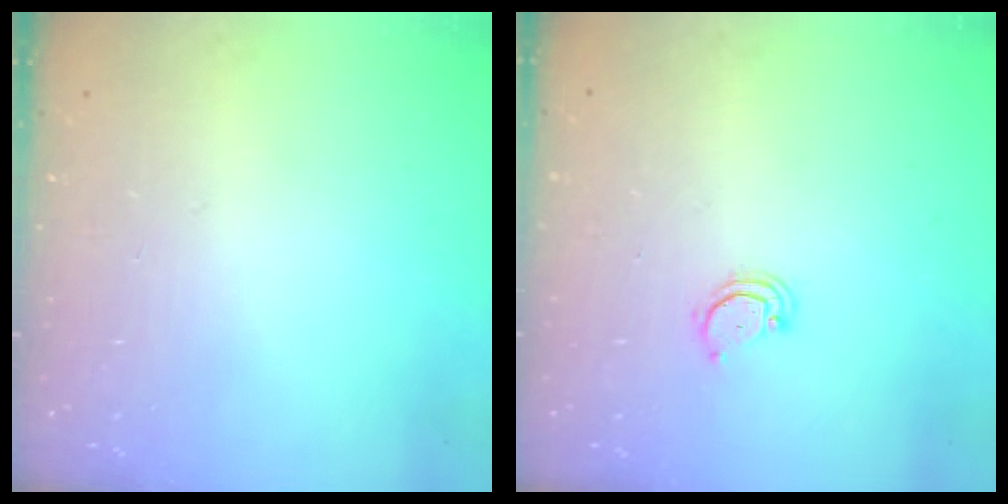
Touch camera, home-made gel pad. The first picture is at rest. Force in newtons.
{"total": 2.9, "press": 2.9, "slide": 0.2}